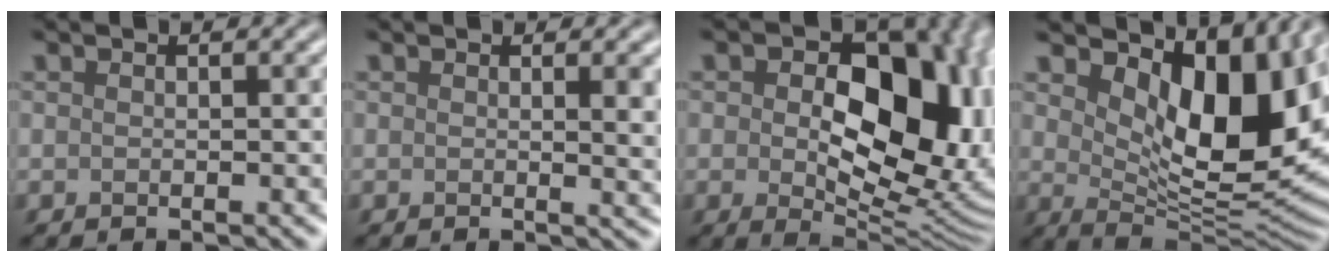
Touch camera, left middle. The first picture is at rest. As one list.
[{"total": 2.7, "force": [0.6, 0.8, 2.5], "torque": [-0.022, -0.003, 0.007]}, {"total": 15.9, "force": [1.9, 9.7, 12.4], "torque": [-0.154, -0.005, 0.040]}, {"total": 12.2, "force": [4.5, 5.7, 9.8], "torque": [-0.143, -0.012, 0.084]}]